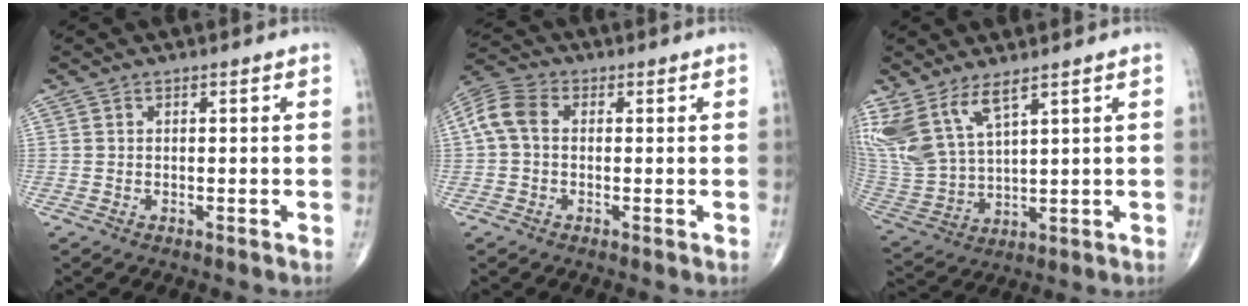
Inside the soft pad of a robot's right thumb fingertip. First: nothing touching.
{"total": 6.7, "force": [0.4, 4.7, 4.8], "torque": [-0.102, 0.022, -0.001]}
{"total": 12.8, "force": [7.9, 4.9, 8.8], "torque": [-0.196, -0.032, 0.178]}